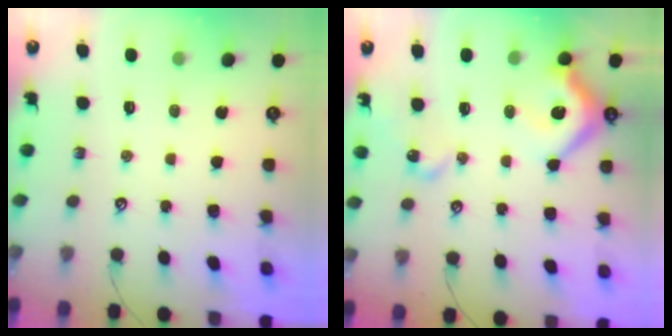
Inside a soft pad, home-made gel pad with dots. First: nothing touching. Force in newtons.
{"total": 13.8, "press": 13.6, "slide": 1.8}